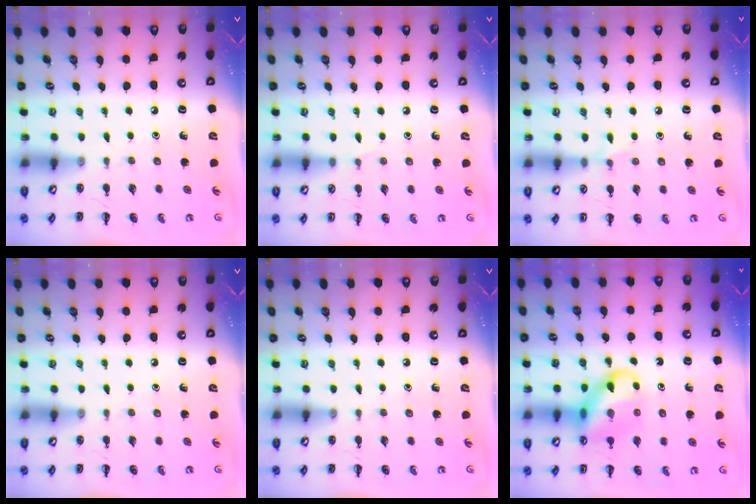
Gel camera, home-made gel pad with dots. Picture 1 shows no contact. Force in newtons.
{"total": 2.9, "press": 2.7, "slide": 1.1}
{"total": 4.5, "press": 4.2, "slide": 1.5}
{"total": 0.0}
{"total": 0.0}
{"total": 12.6, "press": 12.5, "slide": 1.9}